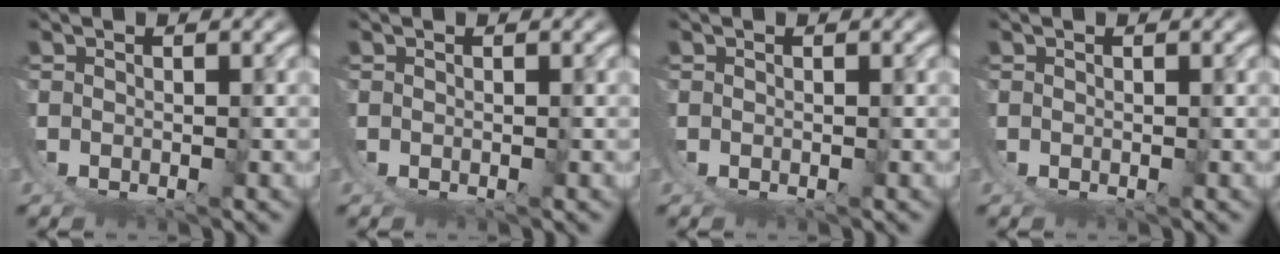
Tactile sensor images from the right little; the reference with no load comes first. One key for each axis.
{"total": 0.0}
{"total": 0.0}
{"total": 0.0}